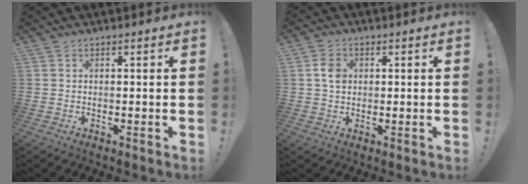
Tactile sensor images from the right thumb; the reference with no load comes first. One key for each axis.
{"total": 5.2, "fx": 0.7, "fy": 4.1, "fz": 3.1, "tx": -0.044, "ty": 0.004, "tz": 0.014}